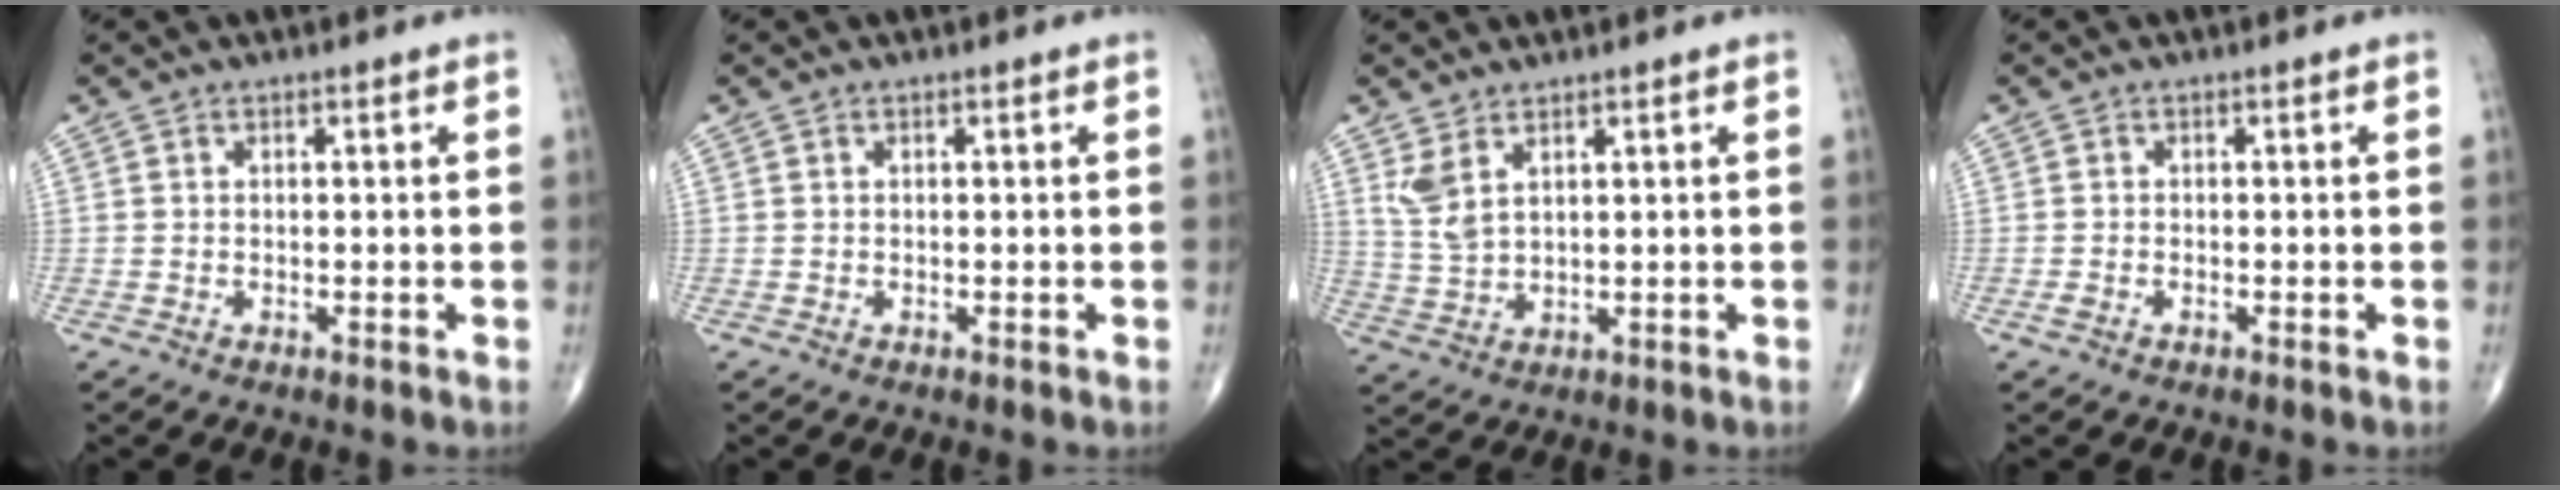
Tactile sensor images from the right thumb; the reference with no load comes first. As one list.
[{"total": 0.0}, {"total": 4.9, "force": [2.7, 2.0, 3.5], "torque": [-0.076, -0.012, 0.067]}, {"total": 0.9, "force": [-0.5, 0.5, 0.6], "torque": [-0.020, 0.002, -0.010]}]